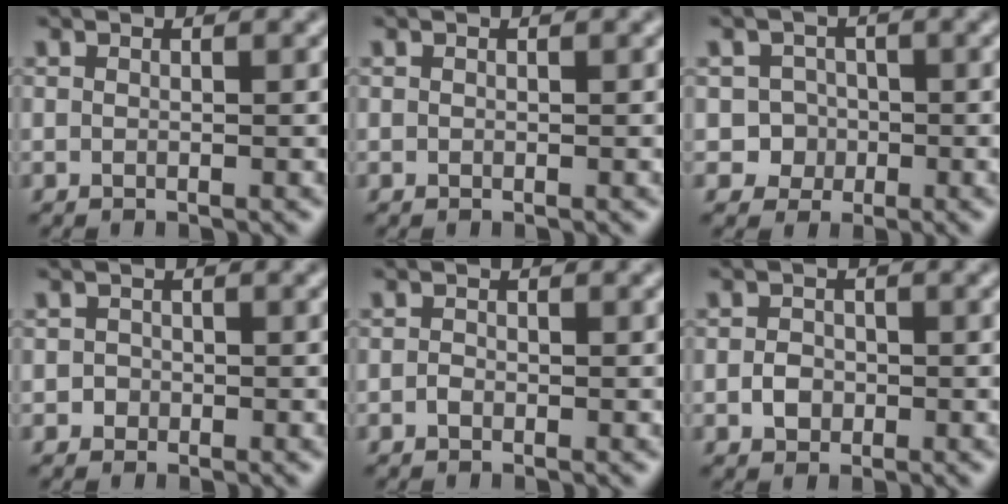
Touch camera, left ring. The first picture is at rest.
{"total": 0.0}
{"total": 2.9, "force": [-0.9, 2.7, 0.4], "torque": [0.020, 0.005, -0.019]}
{"total": 0.9, "force": [-0.2, 0.9, 0.1], "torque": [0.008, -0.001, -0.006]}
{"total": 0.6, "force": [-0.3, 0.4, 0.3], "torque": [-0.007, 0.000, -0.007]}
{"total": 1.7, "force": [-0.4, 1.4, 0.8], "torque": [-0.012, 0.001, -0.012]}